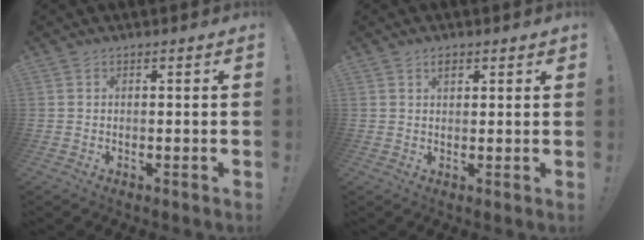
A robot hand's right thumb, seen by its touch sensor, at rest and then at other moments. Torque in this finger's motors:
{"motor_torque": [0.24, 0.65, -0.28, 0.19, 0.00]}